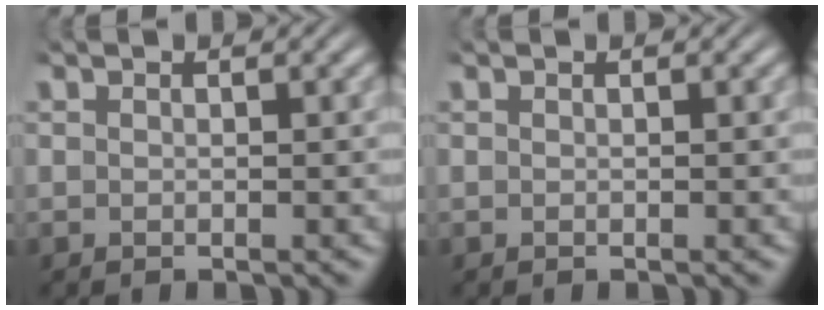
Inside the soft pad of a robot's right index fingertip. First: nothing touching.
{"total": 0.0}